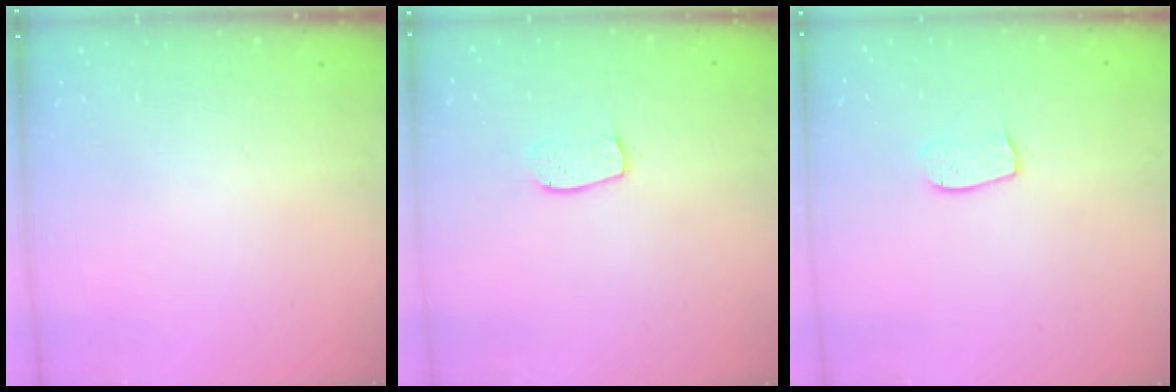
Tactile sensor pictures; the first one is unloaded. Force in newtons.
{"total": 6.6, "press": 6.5, "slide": 0.5}
{"total": 5.5, "press": 5.5, "slide": 0.4}